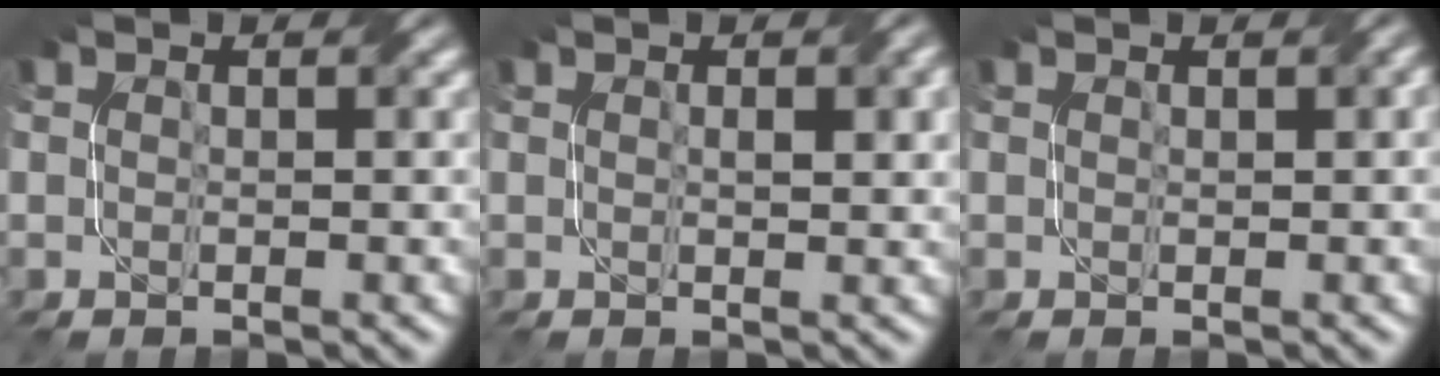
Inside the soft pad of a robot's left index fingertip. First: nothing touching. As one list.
[{"total": 1.8, "force": [0.5, 0.5, 1.7], "torque": [-0.022, 0.001, 0.011]}, {"total": 0.7, "force": [0.4, 0.0, 0.6], "torque": [-0.007, 0.002, 0.007]}]